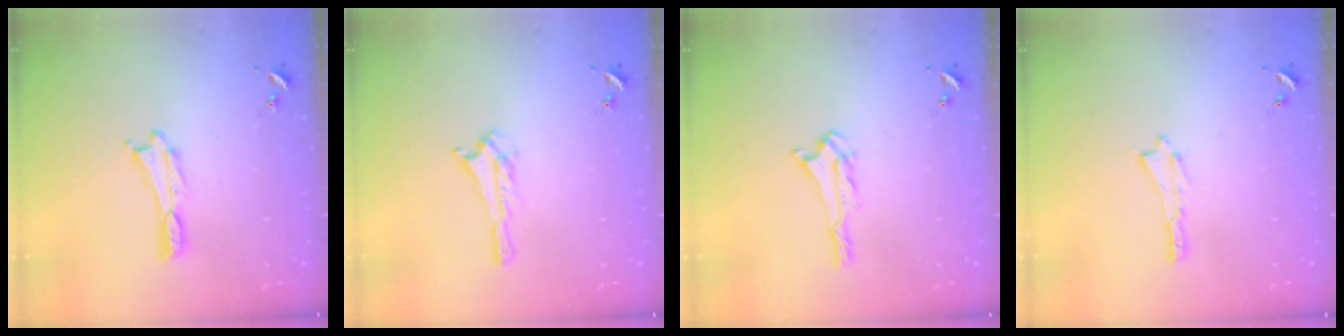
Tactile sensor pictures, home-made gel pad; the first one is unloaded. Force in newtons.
{"total": 1.5, "press": 1.4, "slide": 0.2}
{"total": 1.9, "press": 1.9, "slide": 0.4}
{"total": 0.0}